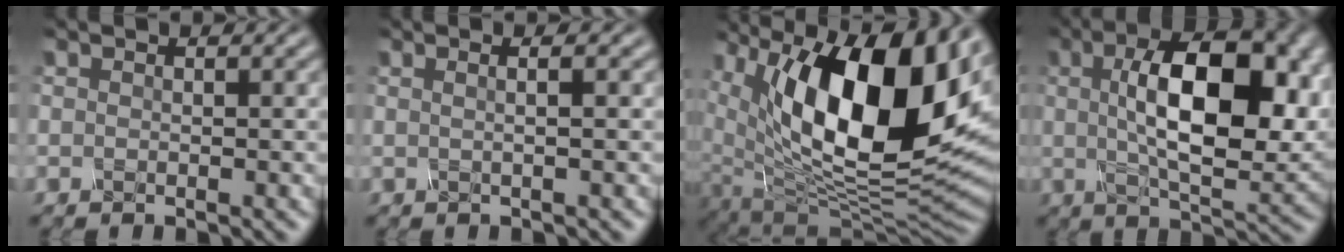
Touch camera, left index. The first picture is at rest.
{"total": 3.1, "force": [0.8, 1.6, 2.5], "torque": [-0.014, 0.020, -0.021]}
{"total": 17.5, "force": [5.0, 8.9, 14.2], "torque": [-0.202, -0.004, 0.086]}
{"total": 12.3, "force": [1.5, 5.7, 10.8], "torque": [-0.153, 0.004, 0.022]}